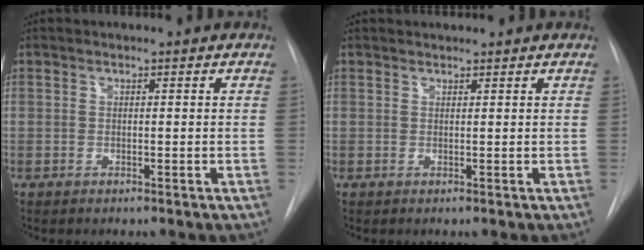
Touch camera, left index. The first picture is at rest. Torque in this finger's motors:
{"motor_torque": [-0.36, -0.77, 0.04, 0.01]}